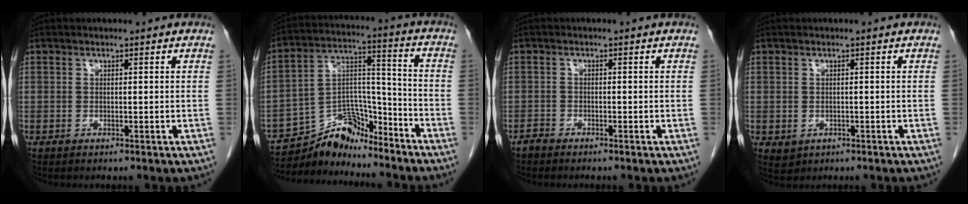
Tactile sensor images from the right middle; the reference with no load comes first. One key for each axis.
{"total": 10.4, "fx": -10.0, "fy": 2.8, "fz": 1.3, "tx": -0.021, "ty": 0.038, "tz": -0.184}
{"total": 1.0, "fx": -1.0, "fy": 0.2, "fz": 0.1, "tx": -0.003, "ty": 0.000, "tz": -0.022}
{"total": 1.6, "fx": -0.4, "fy": 1.4, "fz": 0.7, "tx": -0.012, "ty": 0.000, "tz": 0.005}